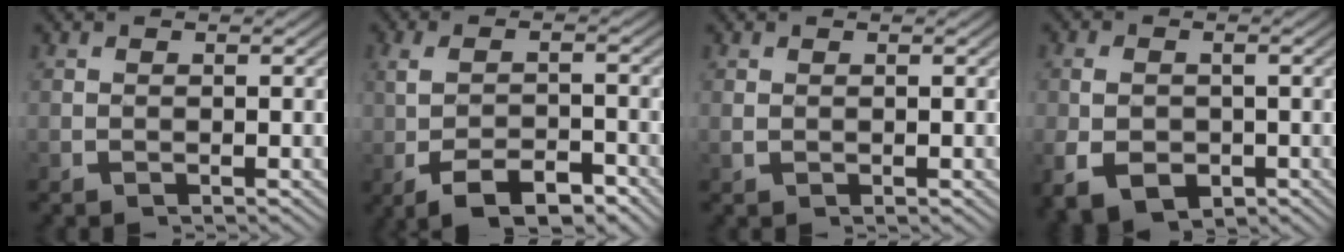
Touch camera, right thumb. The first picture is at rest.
{"total": 5.2, "force": [-2.3, 2.4, 4.0], "torque": [-0.073, -0.011, -0.026]}
{"total": 0.5, "force": [0.4, 0.1, 0.3], "torque": [-0.009, -0.001, 0.012]}
{"total": 5.0, "force": [-1.4, 3.5, 3.3], "torque": [-0.072, -0.026, -0.006]}